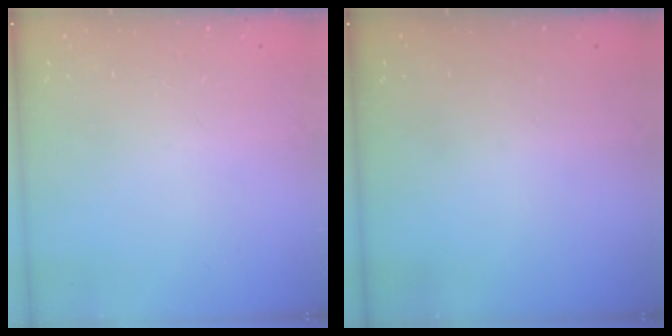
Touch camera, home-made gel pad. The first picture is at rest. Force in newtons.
{"total": 0.0}